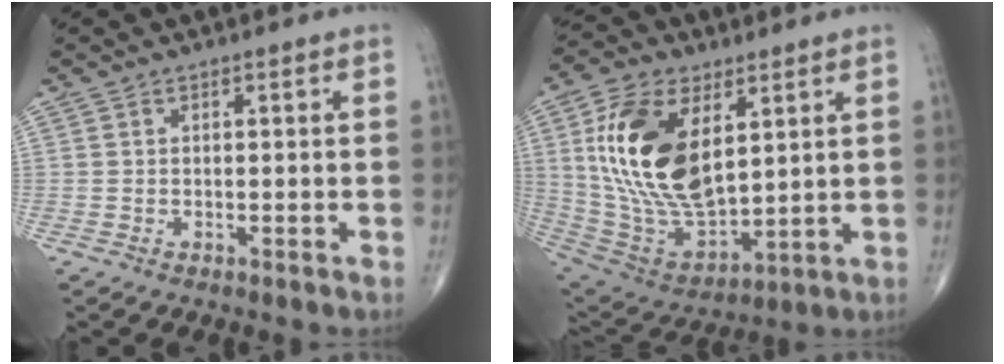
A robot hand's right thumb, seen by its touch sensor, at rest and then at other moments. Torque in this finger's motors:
{"motor_torque": [2.03, 2.78, 2.16, 0.62, 0.28]}